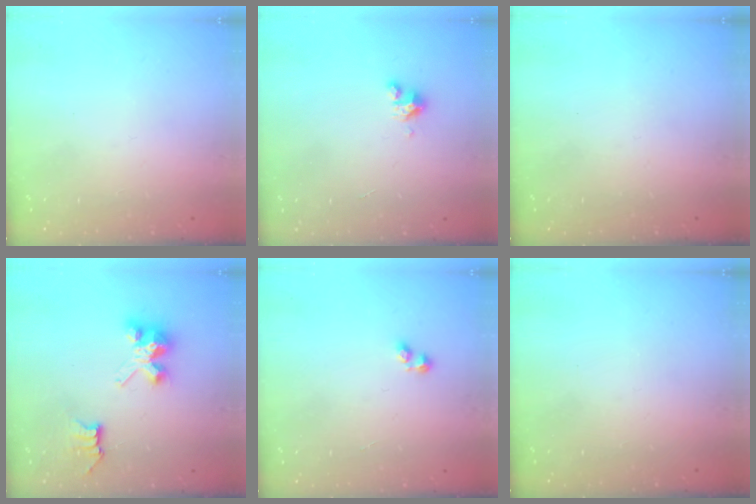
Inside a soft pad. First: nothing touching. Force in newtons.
{"total": 2.8, "press": 2.8, "slide": 0.2}
{"total": 0.0}
{"total": 6.7, "press": 6.7, "slide": 0.1}
{"total": 1.2, "press": 1.0, "slide": 0.6}
{"total": 0.0}